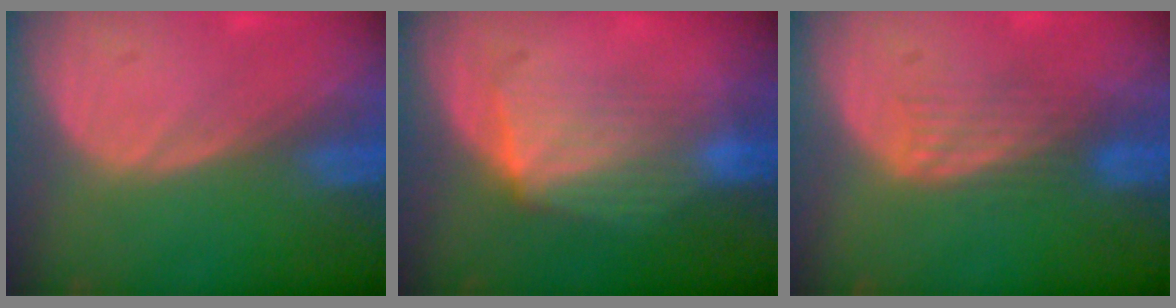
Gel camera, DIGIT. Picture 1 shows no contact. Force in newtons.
{"total": 7.2, "press": 6.6, "slide": 2.9}
{"total": 4.2, "press": 3.5, "slide": 2.4}